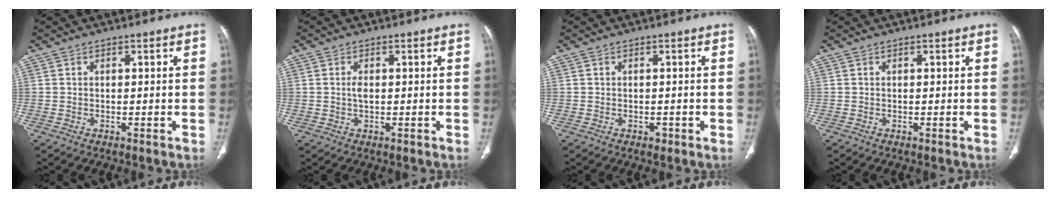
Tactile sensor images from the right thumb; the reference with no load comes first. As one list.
[{"total": 1.7, "force": [0.1, 0.9, 1.5], "torque": [-0.030, -0.001, 0.001]}, {"total": 0.9, "force": [-0.4, 0.6, 0.5], "torque": [-0.005, 0.000, -0.005]}, {"total": 0.0}]